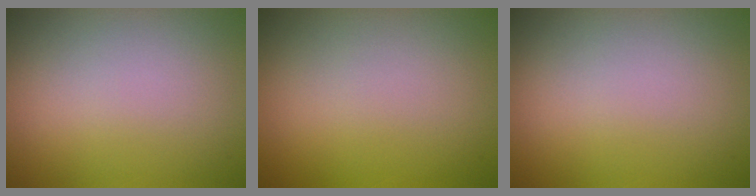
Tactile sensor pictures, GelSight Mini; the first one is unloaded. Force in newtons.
{"total": 0.0}
{"total": 0.0}